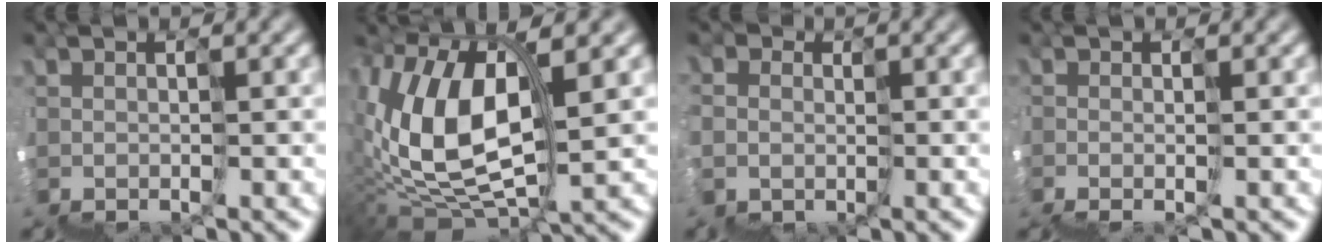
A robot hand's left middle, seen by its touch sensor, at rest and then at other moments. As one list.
[{"total": 6.2, "force": [2.2, 3.2, 4.9], "torque": [-0.124, 0.019, 0.034]}, {"total": 2.5, "force": [-0.6, 2.3, -0.8], "torque": [0.005, -0.007, -0.012]}, {"total": 2.4, "force": [-0.6, 0.9, 2.1], "torque": [-0.007, -0.006, -0.009]}]